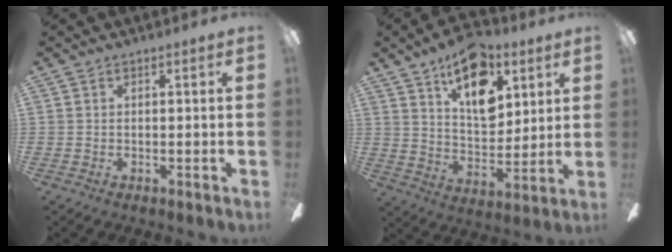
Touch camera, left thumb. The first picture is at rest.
{"total": 16.3, "force": [9.5, 8.8, 9.9], "torque": [-0.148, -0.037, 0.168]}